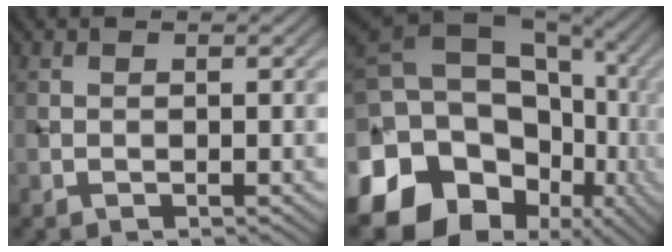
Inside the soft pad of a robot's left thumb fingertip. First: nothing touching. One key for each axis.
{"total": 22.1, "fx": -5.4, "fy": 17.5, "fz": 12.2, "tx": -0.259, "ty": -0.023, "tz": -0.105}